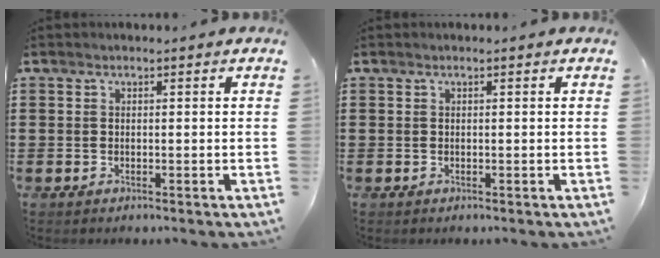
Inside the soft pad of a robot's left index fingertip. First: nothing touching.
{"total": 0.0}